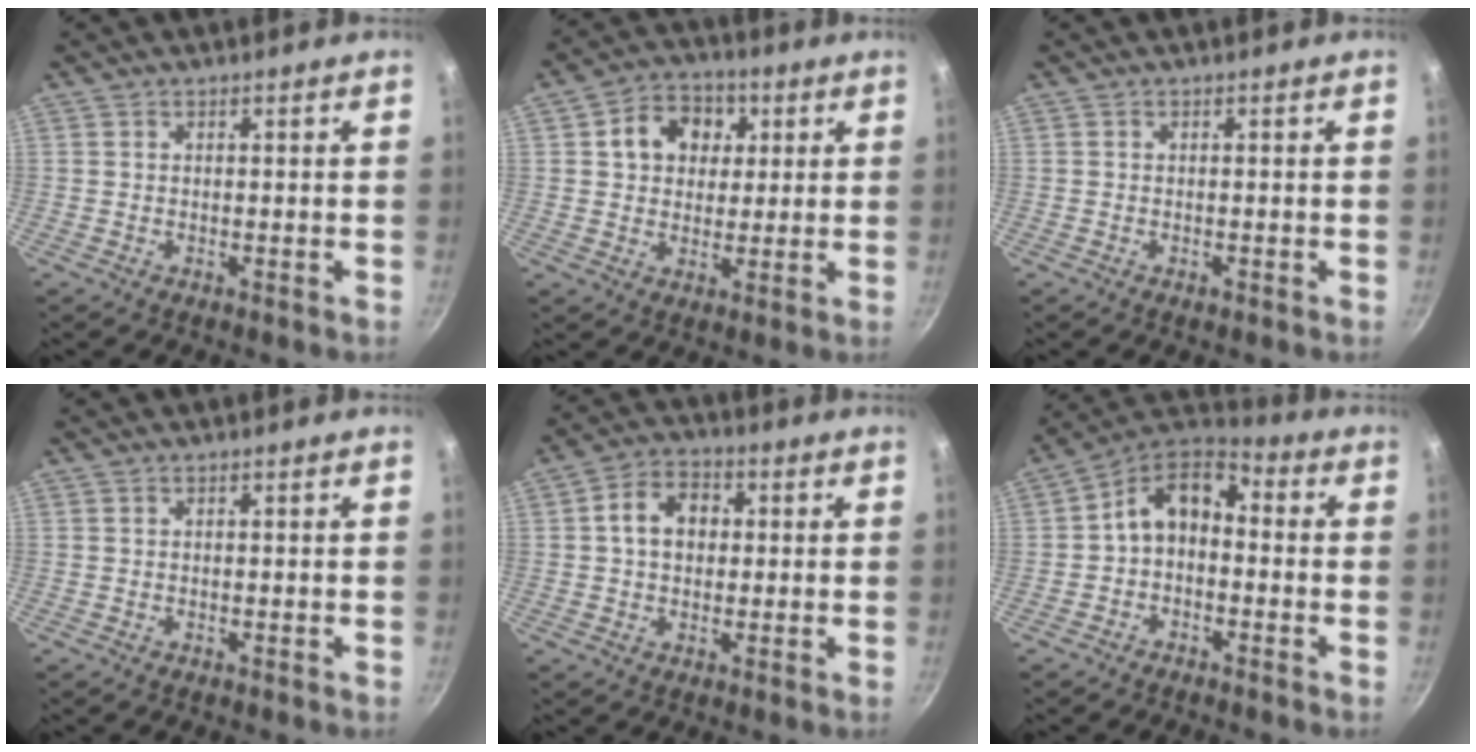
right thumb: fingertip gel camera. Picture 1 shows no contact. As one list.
[{"total": 9.8, "force": [2.7, 7.9, 5.0], "torque": [-0.050, 0.005, 0.033]}, {"total": 0.7, "force": [-0.4, 0.4, 0.5], "torque": [-0.007, 0.002, -0.007]}, {"total": 0.0}, {"total": 8.0, "force": [1.0, 6.1, 5.1], "torque": [-0.060, 0.016, 0.005]}, {"total": 10.7, "force": [-0.4, 7.4, 7.7], "torque": [-0.117, 0.051, -0.027]}]